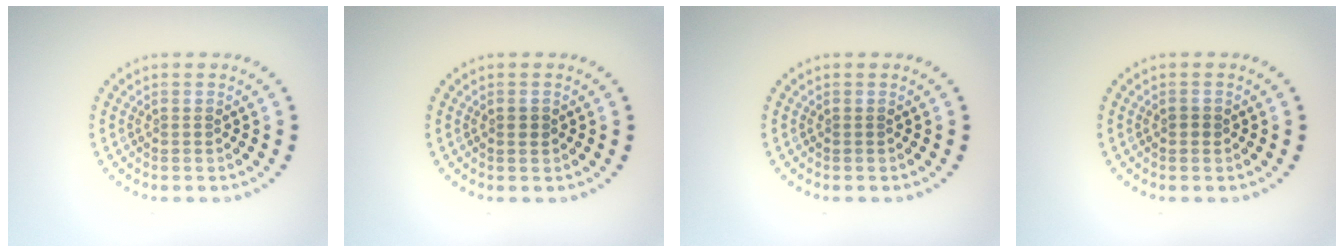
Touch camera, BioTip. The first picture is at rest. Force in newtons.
{"total": 0.9, "press": 0.9, "slide": 0.1}
{"total": 0.0}
{"total": 0.7, "press": 0.7, "slide": 0.1}